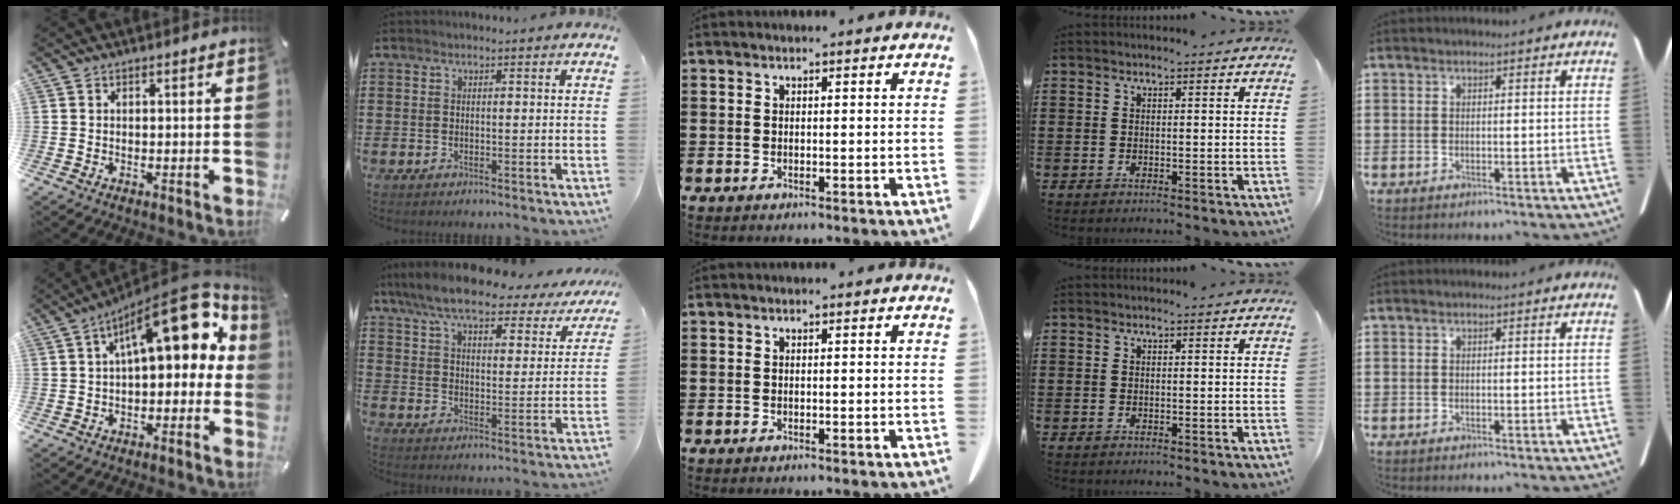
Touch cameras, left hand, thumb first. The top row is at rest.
{"thumb": {"total": 17.9, "force": [7.3, 7.6, 14.4], "torque": [-0.202, -0.051, 0.119]}, "index": {"total": 9.1, "force": [8.0, 1.5, 4.1], "torque": [-0.114, -0.039, 0.140]}}